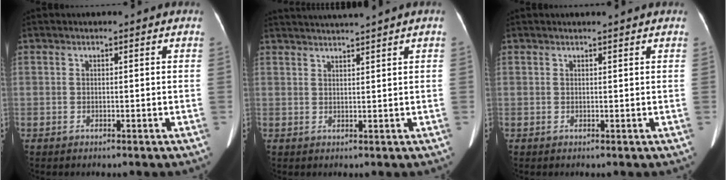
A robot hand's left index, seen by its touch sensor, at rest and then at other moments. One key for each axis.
{"total": 5.0, "fx": 4.4, "fy": -1.5, "fz": 1.8, "tx": -0.026, "ty": 0.015, "tz": 0.074}
{"total": 1.8, "fx": 1.6, "fy": -0.1, "fz": 0.7, "tx": -0.007, "ty": 0.008, "tz": 0.022}